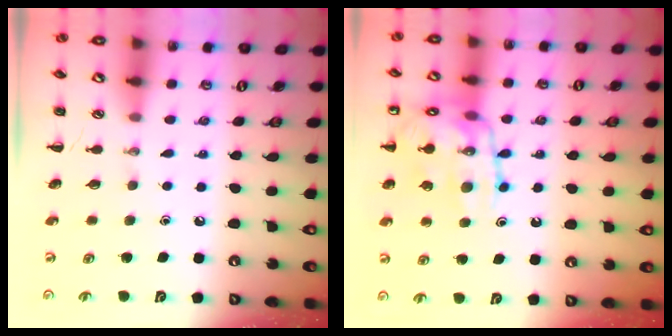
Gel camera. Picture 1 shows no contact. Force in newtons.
{"total": 15.9, "press": 15.9, "slide": 1.7}